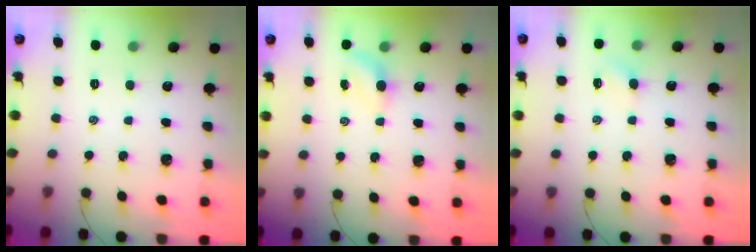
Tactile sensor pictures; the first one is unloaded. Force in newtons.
{"total": 4.7, "press": 4.6, "slide": 1.1}
{"total": 4.0, "press": 3.8, "slide": 1.2}